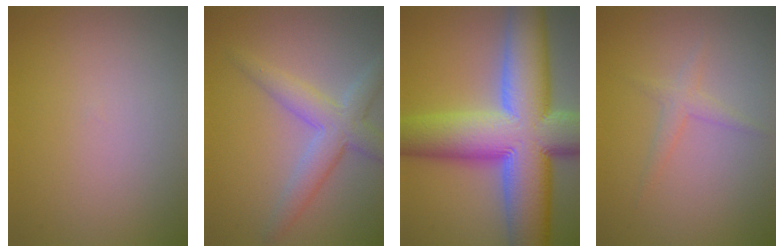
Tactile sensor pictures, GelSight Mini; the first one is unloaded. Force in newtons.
{"total": 4.2, "press": 4.2, "slide": 0.2}
{"total": 16.5, "press": 16.5, "slide": 0.9}
{"total": 1.4, "press": 1.4, "slide": 0.0}